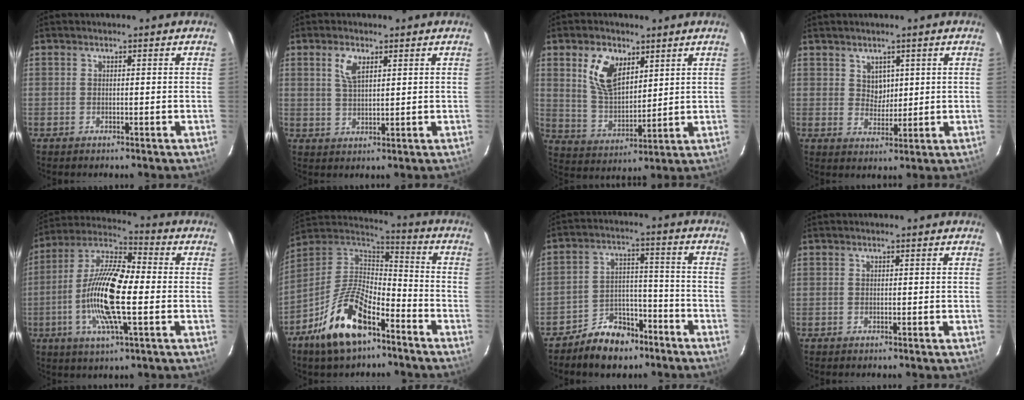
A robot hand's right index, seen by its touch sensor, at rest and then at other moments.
{"total": 4.1, "force": [2.0, 1.9, 3.1], "torque": [-0.059, 0.004, 0.041]}
{"total": 10.3, "force": [4.9, 6.0, 6.9], "torque": [-0.133, 0.013, 0.104]}
{"total": 3.4, "force": [1.7, 2.7, 1.0], "torque": [-0.010, 0.002, 0.035]}
{"total": 16.4, "force": [-2.6, 4.3, 15.6], "torque": [-0.308, 0.000, -0.062]}
{"total": 17.3, "force": [-10.2, 7.2, 11.9], "torque": [-0.245, -0.004, -0.190]}
{"total": 9.6, "force": [-7.3, 5.6, 3.0], "torque": [-0.062, 0.030, -0.105]}
{"total": 0.0}